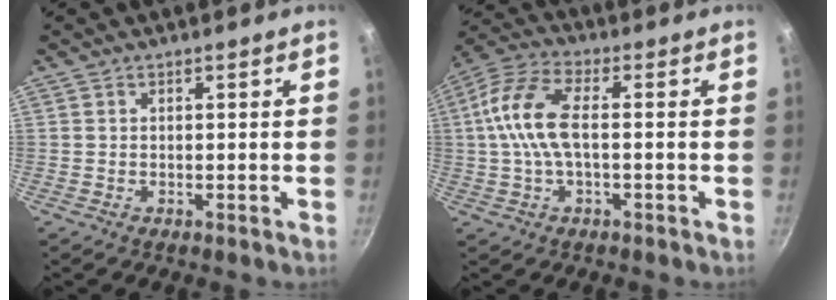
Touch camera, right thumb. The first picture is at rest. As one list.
[{"total": 11.4, "force": [0.0, 5.4, 10.0], "torque": [-0.213, 0.028, -0.015]}]